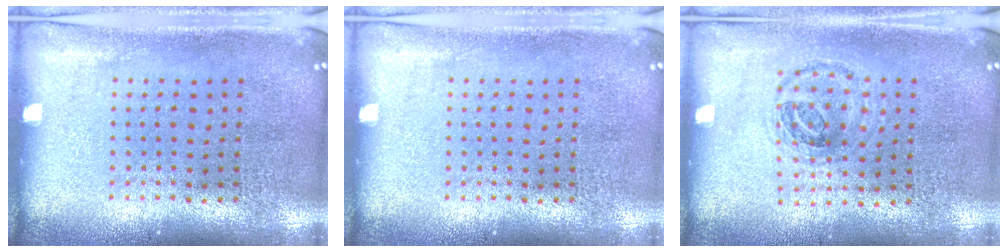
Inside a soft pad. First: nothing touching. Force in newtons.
{"total": 0.0}
{"total": 1.0, "press": 0.9, "slide": 0.2}